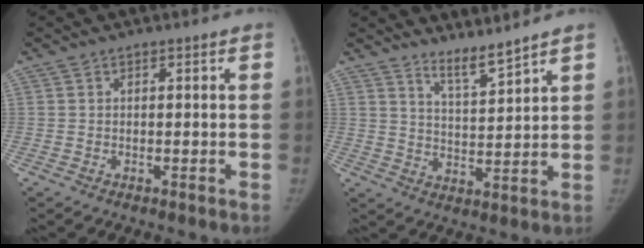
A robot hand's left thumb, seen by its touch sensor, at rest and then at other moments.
{"total": 5.5, "force": [5.0, 0.2, 2.3], "torque": [-0.039, -0.051, 0.096]}